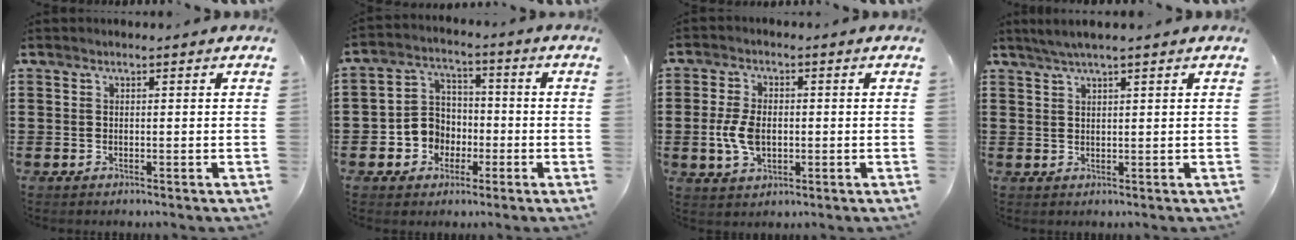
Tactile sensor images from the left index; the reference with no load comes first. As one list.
[{"total": 6.3, "force": [-1.7, 5.8, 1.8], "torque": [-0.064, 0.013, -0.035]}, {"total": 6.1, "force": [-0.5, 3.7, 4.8], "torque": [-0.116, -0.001, -0.015]}, {"total": 2.2, "force": [1.7, -0.1, 1.3], "torque": [-0.027, 0.003, 0.031]}]